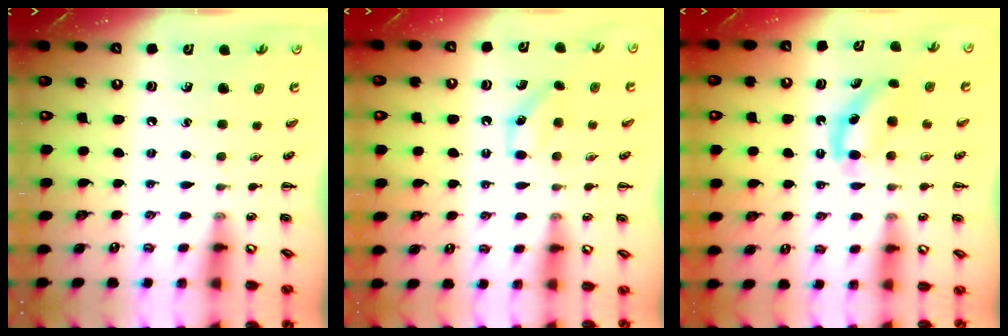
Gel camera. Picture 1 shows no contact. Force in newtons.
{"total": 4.6, "press": 4.5, "slide": 1.1}
{"total": 5.6, "press": 5.5, "slide": 0.8}